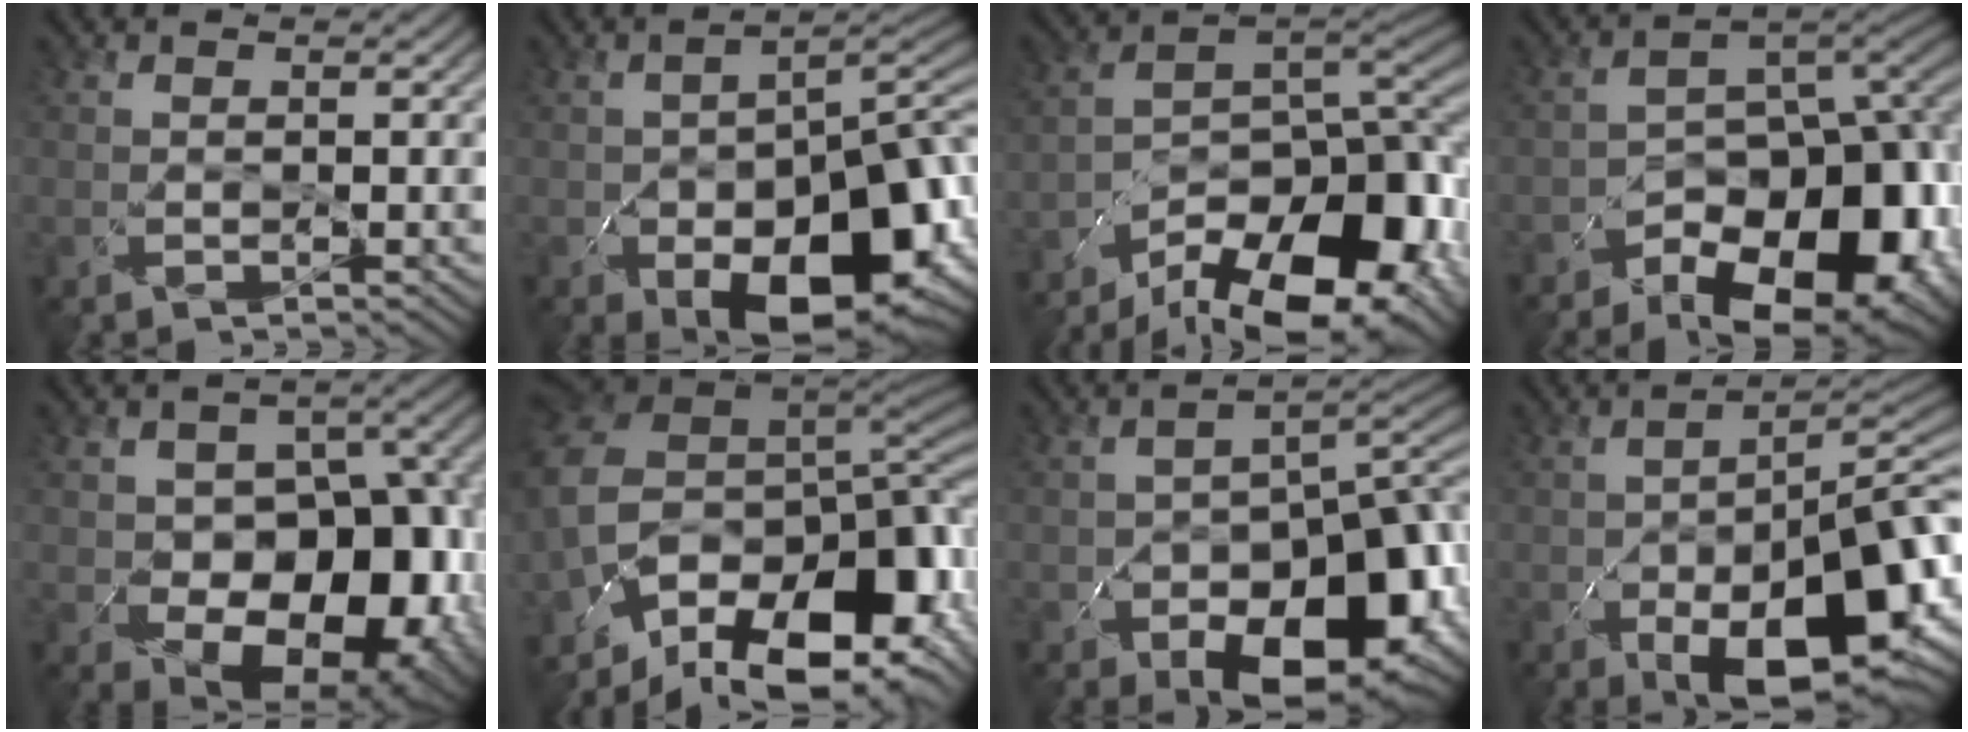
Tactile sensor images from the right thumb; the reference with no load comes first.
{"total": 16.9, "force": [-7.4, 8.7, 12.4], "torque": [-0.156, -0.034, -0.093]}
{"total": 17.8, "force": [-11.5, 8.7, 10.3], "torque": [-0.174, -0.036, -0.165]}
{"total": 16.0, "force": [-9.5, 8.1, 9.9], "torque": [-0.121, -0.011, -0.135]}
{"total": 17.5, "force": [-6.3, 12.2, 10.9], "torque": [-0.103, -0.022, -0.056]}
{"total": 17.8, "force": [-7.4, 11.4, 11.6], "torque": [-0.214, -0.017, -0.092]}
{"total": 17.2, "force": [-9.1, 9.1, 11.5], "torque": [-0.137, -0.020, -0.118]}
{"total": 15.9, "force": [-7.3, 6.6, 12.5], "torque": [-0.169, -0.018, -0.106]}